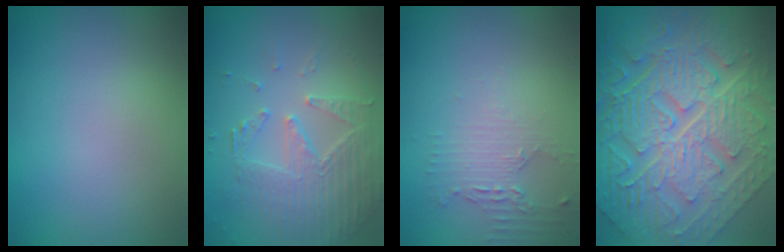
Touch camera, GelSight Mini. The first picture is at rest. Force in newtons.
{"total": 3.9, "press": 3.7, "slide": 1.4}
{"total": 2.3, "press": 1.7, "slide": 1.5}
{"total": 11.4, "press": 7.7, "slide": 8.4}